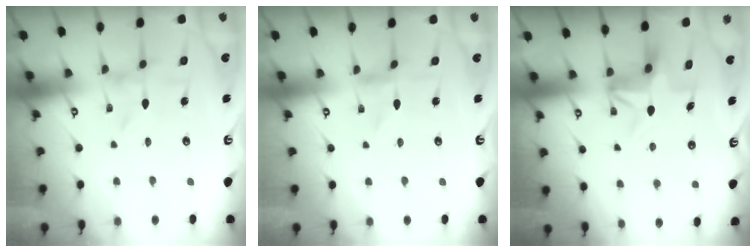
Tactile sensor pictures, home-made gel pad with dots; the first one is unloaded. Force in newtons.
{"total": 0.0}
{"total": 6.6, "press": 6.6, "slide": 0.2}